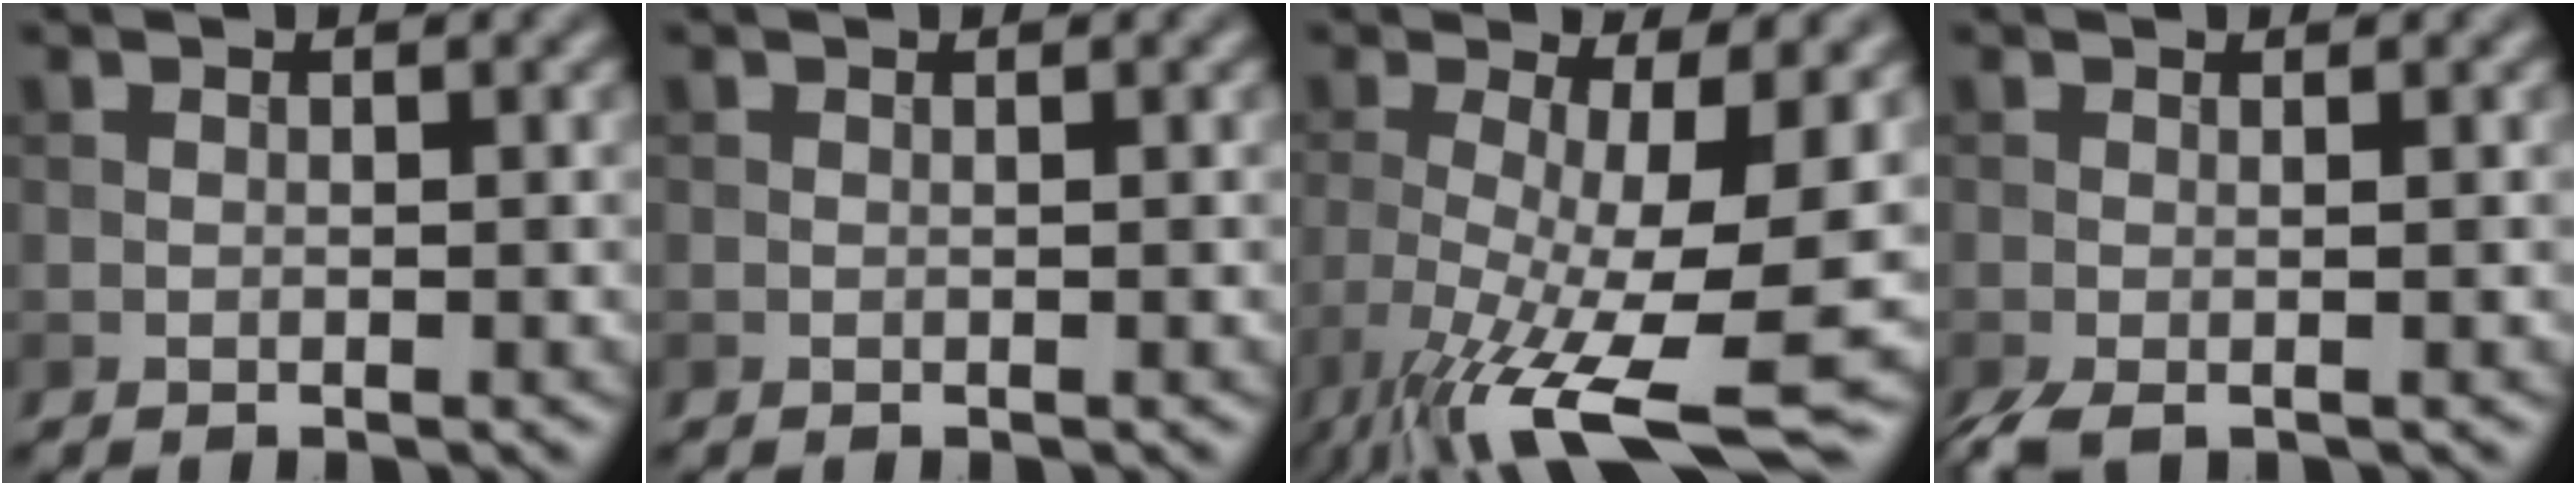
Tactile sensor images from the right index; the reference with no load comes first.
{"total": 0.0}
{"total": 12.2, "force": [-4.8, 3.0, 10.9], "torque": [-0.196, -0.024, -0.075]}
{"total": 2.3, "force": [-1.3, 0.5, 1.9], "torque": [-0.043, -0.010, -0.029]}